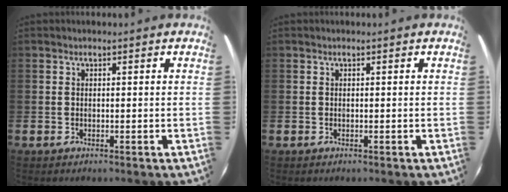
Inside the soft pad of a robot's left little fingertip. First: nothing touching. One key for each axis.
{"total": 0.0}